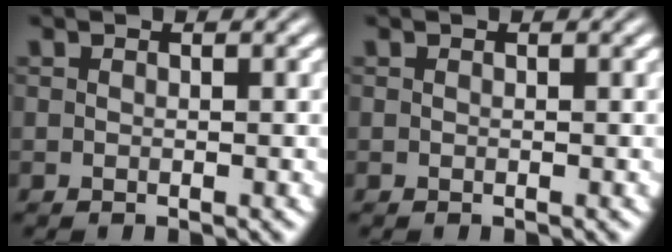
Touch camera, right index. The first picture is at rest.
{"total": 0.0}